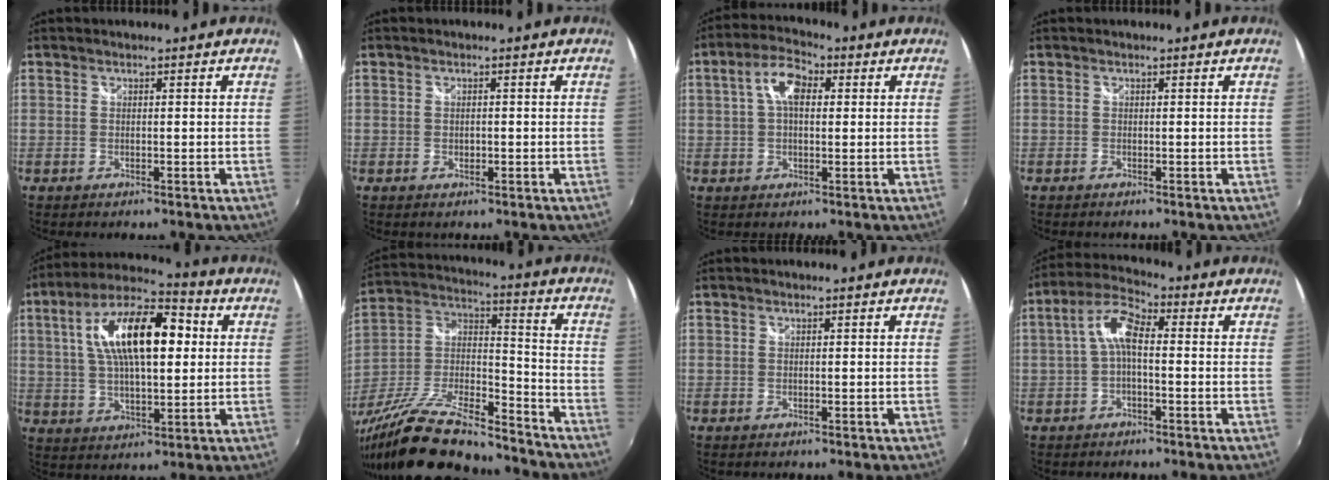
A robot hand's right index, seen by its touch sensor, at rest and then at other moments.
{"total": 1.1, "force": [-0.2, 0.8, 0.7], "torque": [-0.013, 0.000, -0.004]}
{"total": 7.0, "force": [1.6, 3.7, 5.7], "torque": [-0.107, 0.022, 0.025]}
{"total": 0.0}
{"total": 17.9, "force": [3.8, 7.4, 15.8], "torque": [-0.285, 0.029, 0.060]}
{"total": 23.5, "force": [-18.0, 6.5, 13.5], "torque": [-0.258, -0.019, -0.302]}
{"total": 0.0}
{"total": 6.3, "force": [-0.4, 2.6, 5.7], "torque": [-0.122, 0.023, -0.010]}